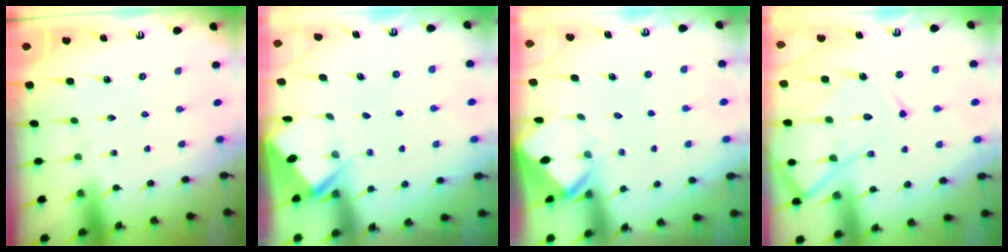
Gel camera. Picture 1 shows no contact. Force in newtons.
{"total": 3.0, "press": 2.9, "slide": 0.4}
{"total": 2.5, "press": 2.5, "slide": 0.1}
{"total": 15.5, "press": 15.4, "slide": 1.4}